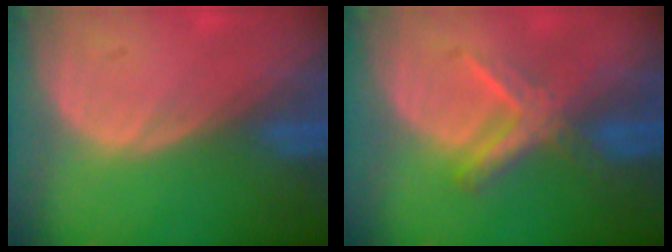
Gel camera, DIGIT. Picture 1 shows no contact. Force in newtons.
{"total": 5.6, "press": 5.4, "slide": 1.1}